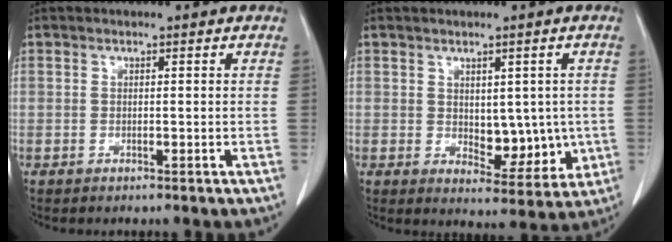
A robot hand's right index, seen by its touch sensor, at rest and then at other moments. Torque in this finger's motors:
{"motor_torque": [0.12, 0.03, 0.15, 0.01]}